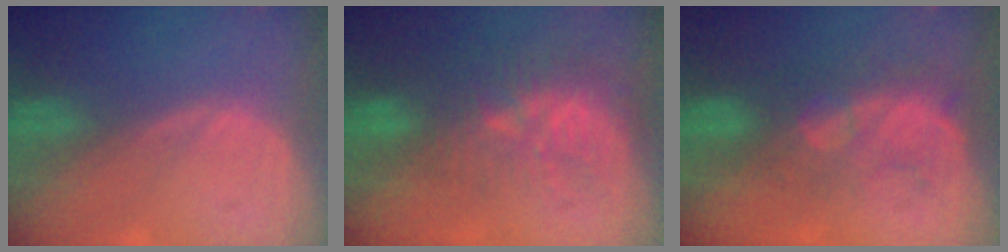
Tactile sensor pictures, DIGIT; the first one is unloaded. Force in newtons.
{"total": 9.9, "press": 9.0, "slide": 4.2}
{"total": 8.6, "press": 7.6, "slide": 4.0}